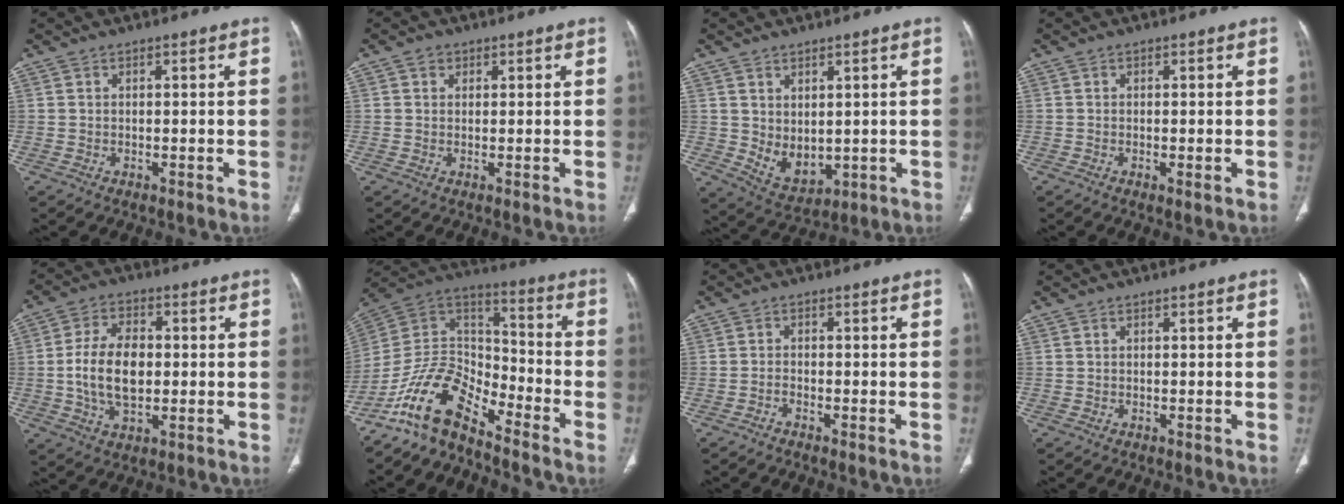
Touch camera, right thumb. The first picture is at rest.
{"total": 1.6, "force": [0.7, 1.3, 0.5], "torque": [0.002, -0.001, 0.007]}
{"total": 6.0, "force": [1.0, 4.6, 3.8], "torque": [-0.042, -0.021, 0.042]}
{"total": 1.1, "force": [-0.3, 0.2, 1.1], "torque": [-0.016, -0.003, -0.006]}
{"total": 11.1, "force": [-0.3, 6.6, 8.9], "torque": [-0.157, 0.009, -0.004]}
{"total": 13.0, "force": [-10.4, 5.0, 6.1], "torque": [-0.099, 0.096, -0.208]}
{"total": 1.0, "force": [-1.0, 0.1, 0.3], "torque": [-0.008, 0.007, -0.022]}
{"total": 0.0}